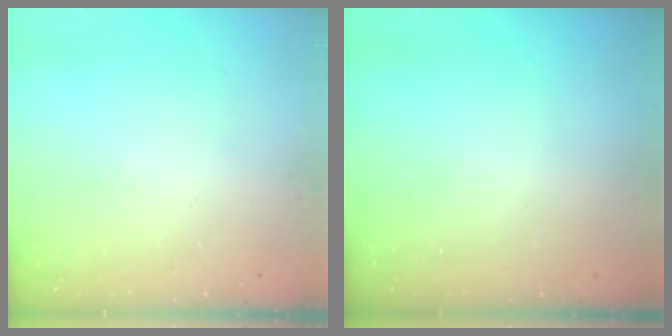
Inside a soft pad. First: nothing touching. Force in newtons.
{"total": 0.0}